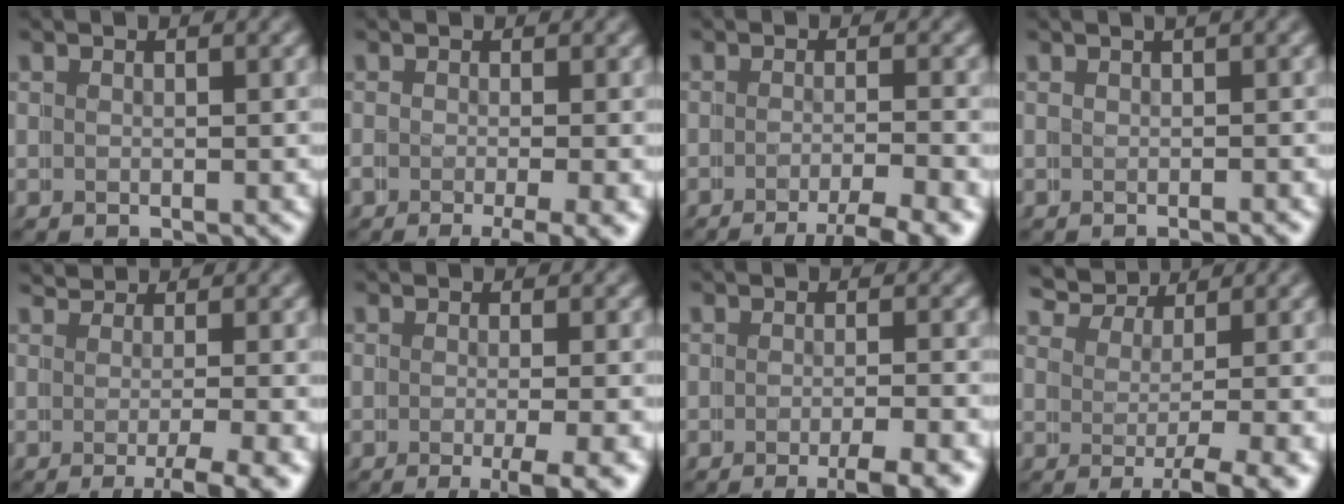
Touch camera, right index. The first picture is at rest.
{"total": 2.9, "force": [-1.8, 0.5, 2.2], "torque": [-0.025, -0.005, -0.030]}
{"total": 4.0, "force": [-2.8, 0.4, 2.9], "torque": [-0.038, -0.004, -0.049]}
{"total": 0.7, "force": [0.3, 0.0, 0.7], "torque": [0.002, 0.017, -0.004]}
{"total": 3.5, "force": [-0.4, 0.5, 3.5], "torque": [-0.027, 0.010, -0.012]}
{"total": 4.2, "force": [-2.2, 0.6, 3.5], "torque": [-0.033, 0.002, -0.037]}
{"total": 3.4, "force": [-2.2, 0.4, 2.5], "torque": [-0.027, 0.003, -0.041]}
{"total": 4.8, "force": [2.9, 1.1, 3.6], "torque": [-0.044, 0.016, 0.043]}